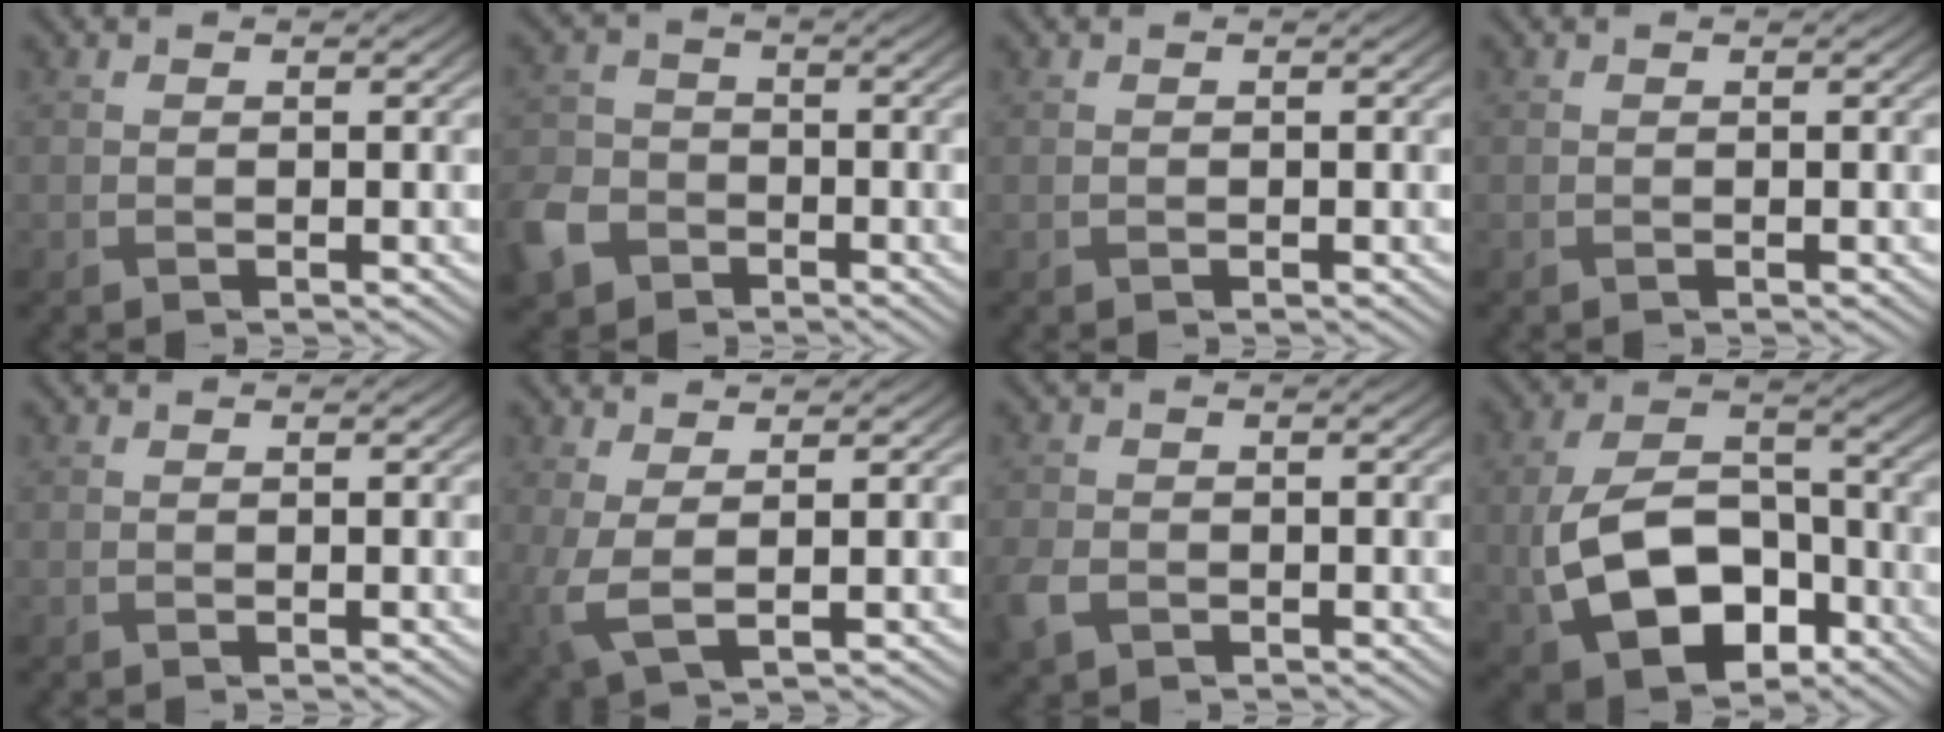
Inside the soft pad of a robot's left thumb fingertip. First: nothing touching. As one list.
[{"total": 6.7, "force": [-3.8, 4.9, 2.7], "torque": [-0.080, -0.011, -0.090]}, {"total": 0.0}, {"total": 0.0}, {"total": 0.0}, {"total": 4.0, "force": [0.7, 1.5, 3.7], "torque": [-0.088, -0.002, 0.012]}, {"total": 3.4, "force": [-1.5, 2.4, 1.7], "torque": [-0.052, -0.013, -0.037]}, {"total": 12.7, "force": [-3.6, 8.1, 9.1], "torque": [-0.205, -0.020, -0.061]}]